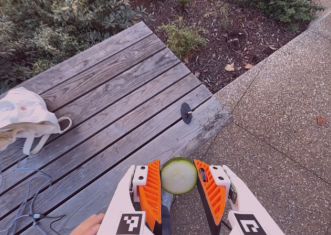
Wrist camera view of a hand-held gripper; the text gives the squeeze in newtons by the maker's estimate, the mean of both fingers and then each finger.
{"total": 9.0, "left": 8.8, "right": 9.2}